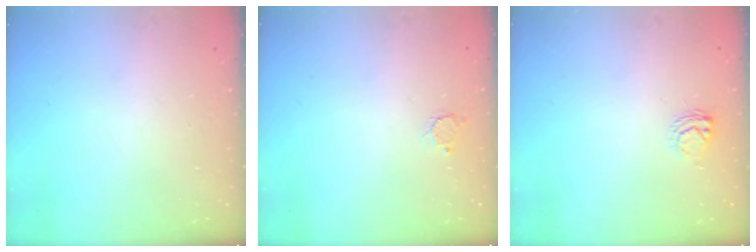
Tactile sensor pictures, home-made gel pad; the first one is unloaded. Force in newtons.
{"total": 2.4, "press": 2.4, "slide": 0.3}
{"total": 5.0, "press": 5.0, "slide": 0.6}